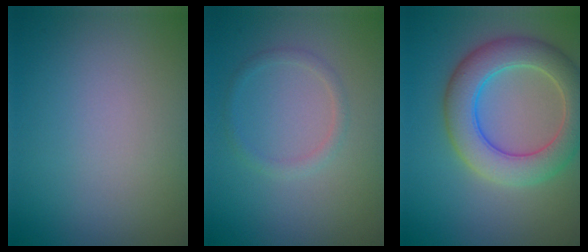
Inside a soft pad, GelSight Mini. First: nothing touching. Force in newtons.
{"total": 1.3, "press": 1.2, "slide": 0.0}
{"total": 6.5, "press": 6.5, "slide": 0.6}